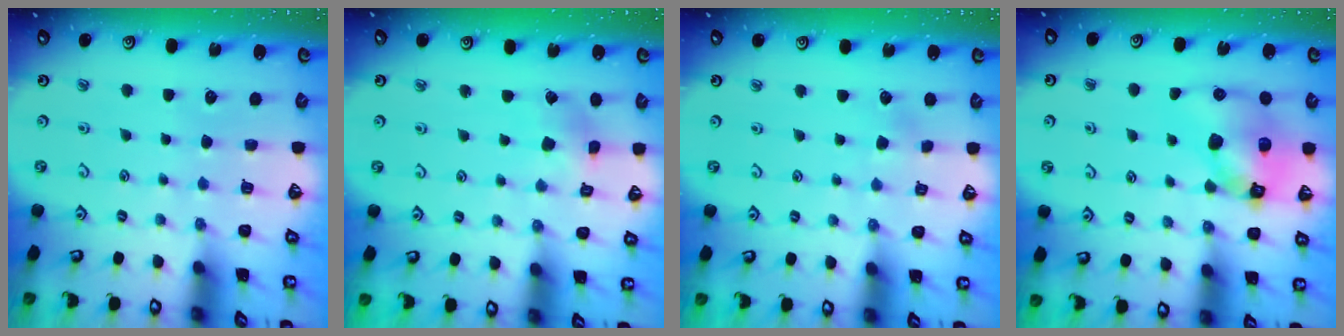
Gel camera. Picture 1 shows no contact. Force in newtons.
{"total": 3.3, "press": 3.3, "slide": 0.5}
{"total": 1.6, "press": 1.6, "slide": 0.0}
{"total": 12.1, "press": 11.9, "slide": 1.7}